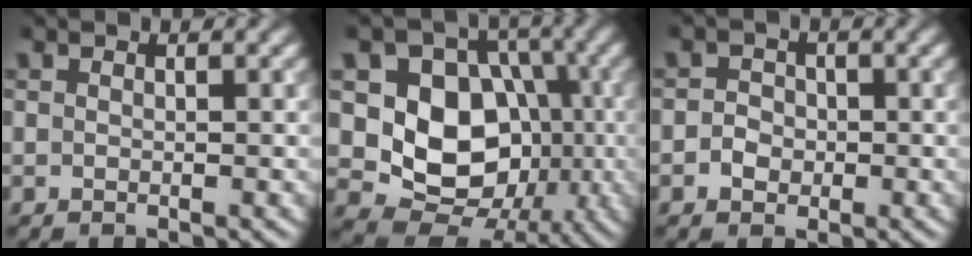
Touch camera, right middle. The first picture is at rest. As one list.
[{"total": 10.7, "force": [-0.4, 8.5, 6.4], "torque": [-0.097, -0.007, -0.023]}, {"total": 1.8, "force": [-0.5, 1.6, 0.7], "torque": [0.005, 0.001, -0.018]}]